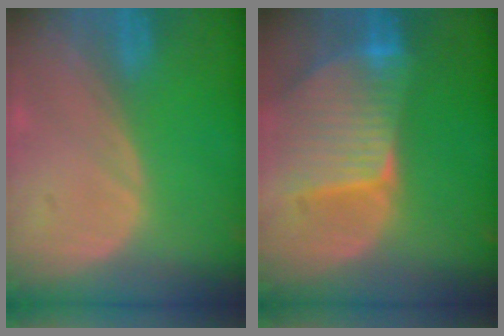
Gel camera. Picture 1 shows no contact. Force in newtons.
{"total": 9.5, "press": 8.4, "slide": 4.5}